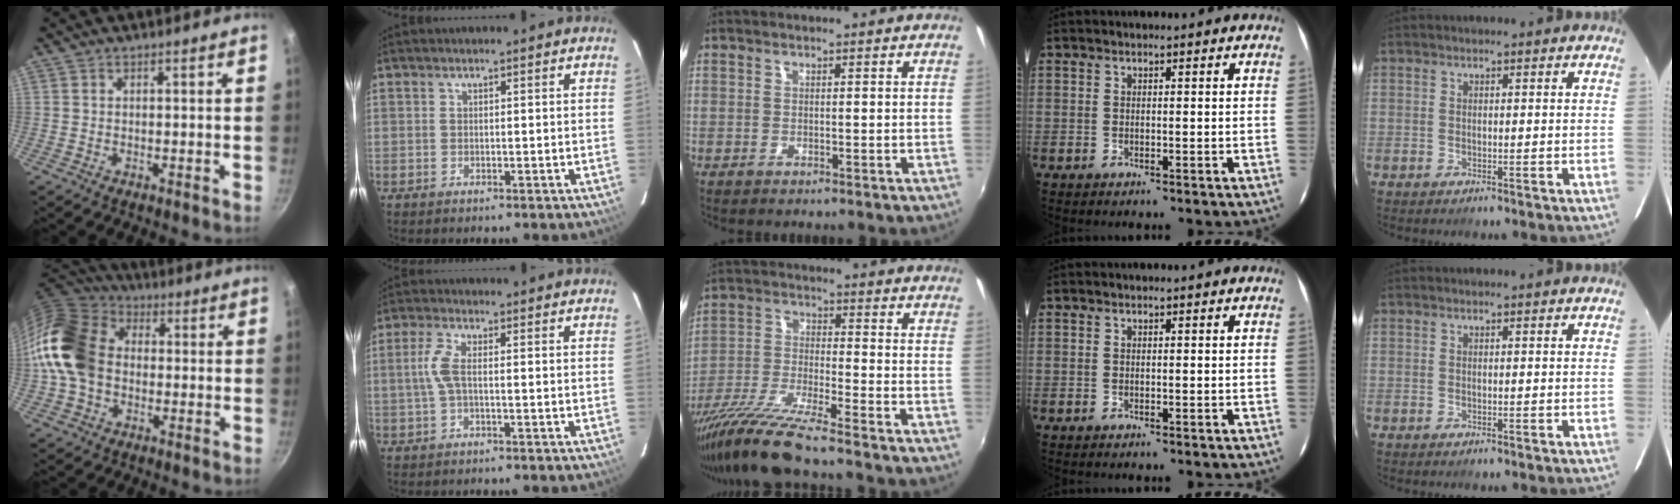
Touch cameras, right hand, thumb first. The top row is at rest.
{"thumb": {"total": 16.9, "force": [-0.8, 13.1, 10.7], "torque": [-0.188, 0.034, -0.029]}, "index": {"total": 4.3, "force": [-0.1, 1.0, 4.2], "torque": [-0.092, 0.005, 0.001]}, "middle": {"total": 12.8, "force": [-10.6, -0.8, 7.1], "torque": [-0.142, -0.029, -0.202]}}